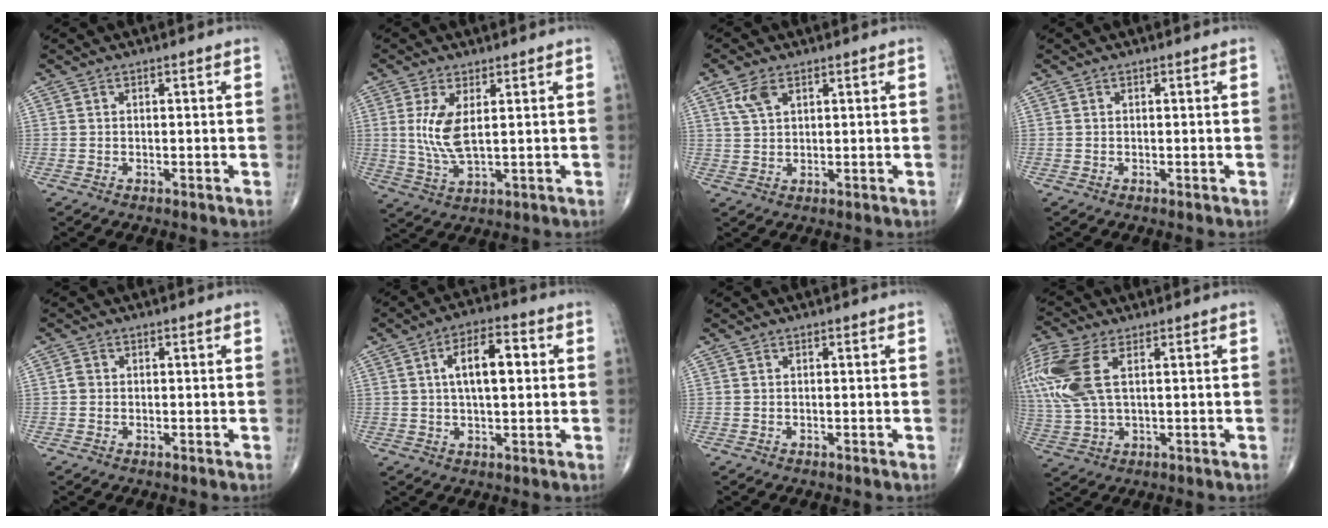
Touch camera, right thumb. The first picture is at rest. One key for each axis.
{"total": 7.2, "fx": 1.5, "fy": 2.7, "fz": 6.5, "tx": -0.144, "ty": -0.015, "tz": 0.037}
{"total": 4.2, "fx": 2.2, "fy": 2.1, "fz": 2.9, "tx": -0.058, "ty": 0.001, "tz": 0.051}
{"total": 0.0}
{"total": 1.1, "fx": -0.1, "fy": 1.0, "fz": 0.5, "tx": -0.006, "ty": 0.002, "tz": -0.003}
{"total": 9.7, "fx": 1.8, "fy": 4.3, "fz": 8.5, "tx": -0.128, "ty": 0.013, "tz": 0.024}
{"total": 0.0}
{"total": 15.4, "fx": 4.6, "fy": 7.8, "fz": 12.5, "tx": -0.326, "ty": 0.003, "tz": 0.092}